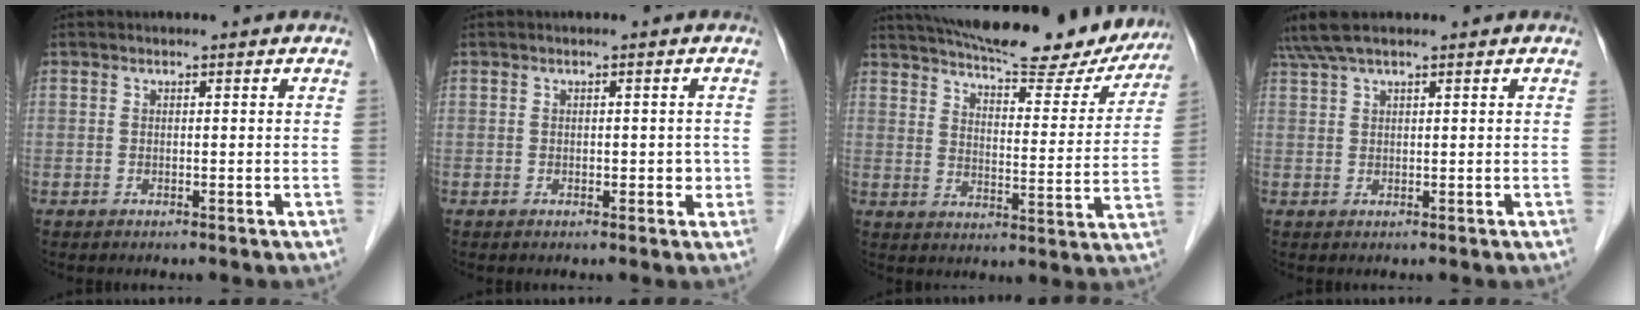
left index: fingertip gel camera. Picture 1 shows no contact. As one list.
[{"total": 1.8, "force": [-0.3, 1.2, 1.3], "torque": [-0.011, 0.001, -0.004]}, {"total": 23.7, "force": [20.7, 5.3, 10.2], "torque": [-0.163, -0.009, 0.265]}, {"total": 4.7, "force": [3.9, 0.2, 2.6], "torque": [-0.054, 0.033, 0.077]}]